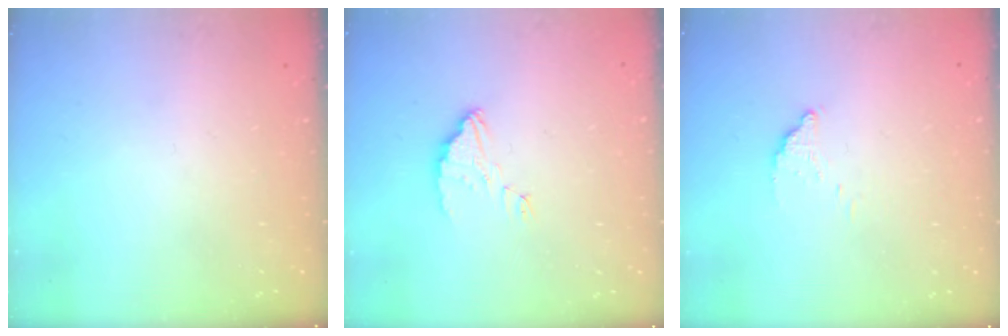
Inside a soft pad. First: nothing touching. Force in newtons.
{"total": 3.1, "press": 3.1, "slide": 0.1}
{"total": 2.8, "press": 2.8, "slide": 0.0}